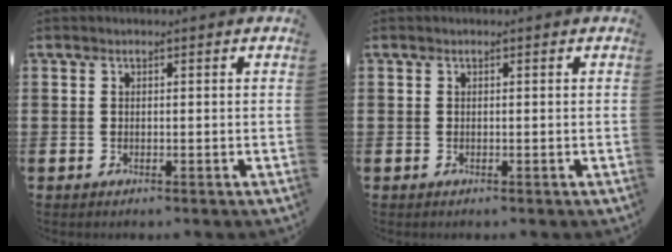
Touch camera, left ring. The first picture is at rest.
{"total": 0.0}